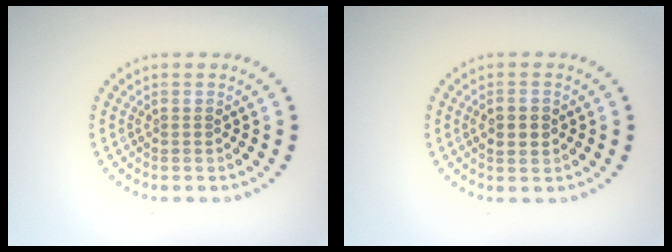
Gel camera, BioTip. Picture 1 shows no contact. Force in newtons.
{"total": 2.7, "press": 2.7, "slide": 0.0}